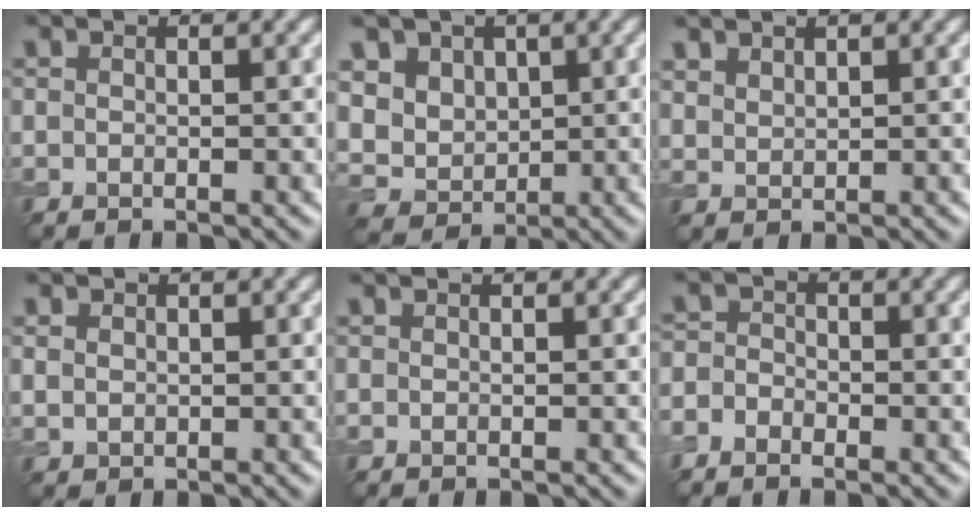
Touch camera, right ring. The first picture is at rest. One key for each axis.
{"total": 5.3, "fx": 1.6, "fy": 4.6, "fz": 2.1, "tx": -0.049, "ty": 0.001, "tz": 0.030}
{"total": 1.6, "fx": 1.4, "fy": 0.7, "fz": 0.4, "tx": -0.014, "ty": 0.002, "tz": 0.033}
{"total": 1.1, "fx": 0.3, "fy": 0.9, "fz": 0.5, "tx": -0.010, "ty": -0.002, "tz": 0.009}
{"total": 0.0}
{"total": 2.2, "fx": -1.4, "fy": 1.6, "fz": 0.7, "tx": -0.003, "ty": 0.008, "tz": -0.034}